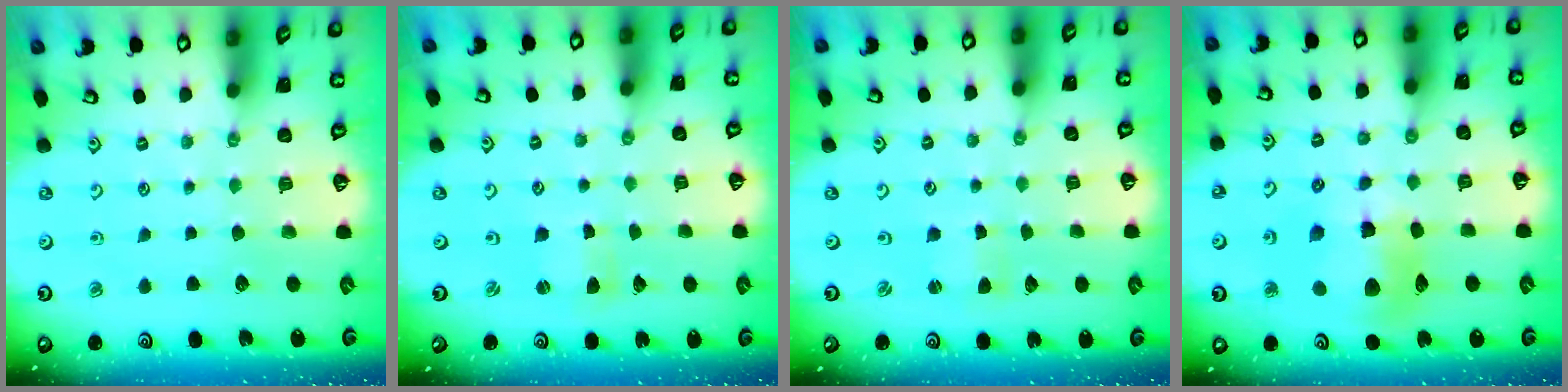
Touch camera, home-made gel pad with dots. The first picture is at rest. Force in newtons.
{"total": 1.2, "press": 1.2, "slide": 0.2}
{"total": 1.1, "press": 1.1, "slide": 0.2}
{"total": 15.2, "press": 15.0, "slide": 2.4}